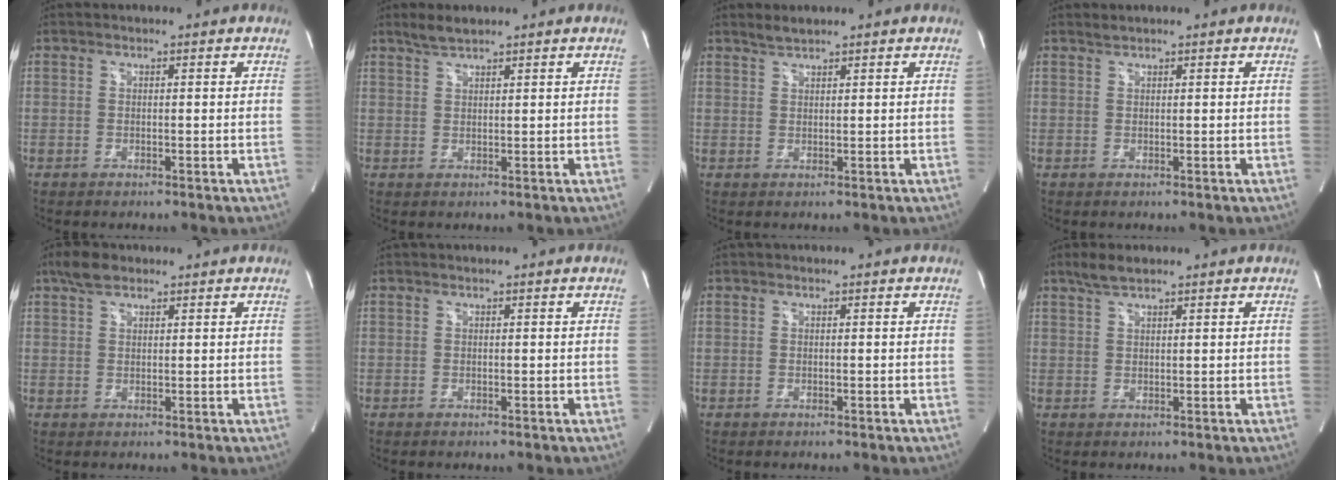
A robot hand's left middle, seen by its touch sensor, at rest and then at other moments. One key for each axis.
{"total": 2.6, "fx": 2.3, "fy": 0.3, "fz": 1.2, "tx": -0.031, "ty": 0.007, "tz": 0.046}
{"total": 1.6, "fx": 1.6, "fy": 0.1, "fz": 0.5, "tx": -0.014, "ty": 0.005, "tz": 0.035}
{"total": 0.6, "fx": 0.6, "fy": -0.1, "fz": 0.0, "tx": -0.006, "ty": 0.003, "tz": 0.015}
{"total": 3.4, "fx": 2.5, "fy": 1.4, "fz": 1.8, "tx": -0.043, "ty": 0.014, "tz": 0.048}
{"total": 0.0}
{"total": 0.0}
{"total": 3.0, "fx": 2.4, "fy": 0.5, "fz": 1.8, "tx": -0.044, "ty": 0.010, "tz": 0.049}